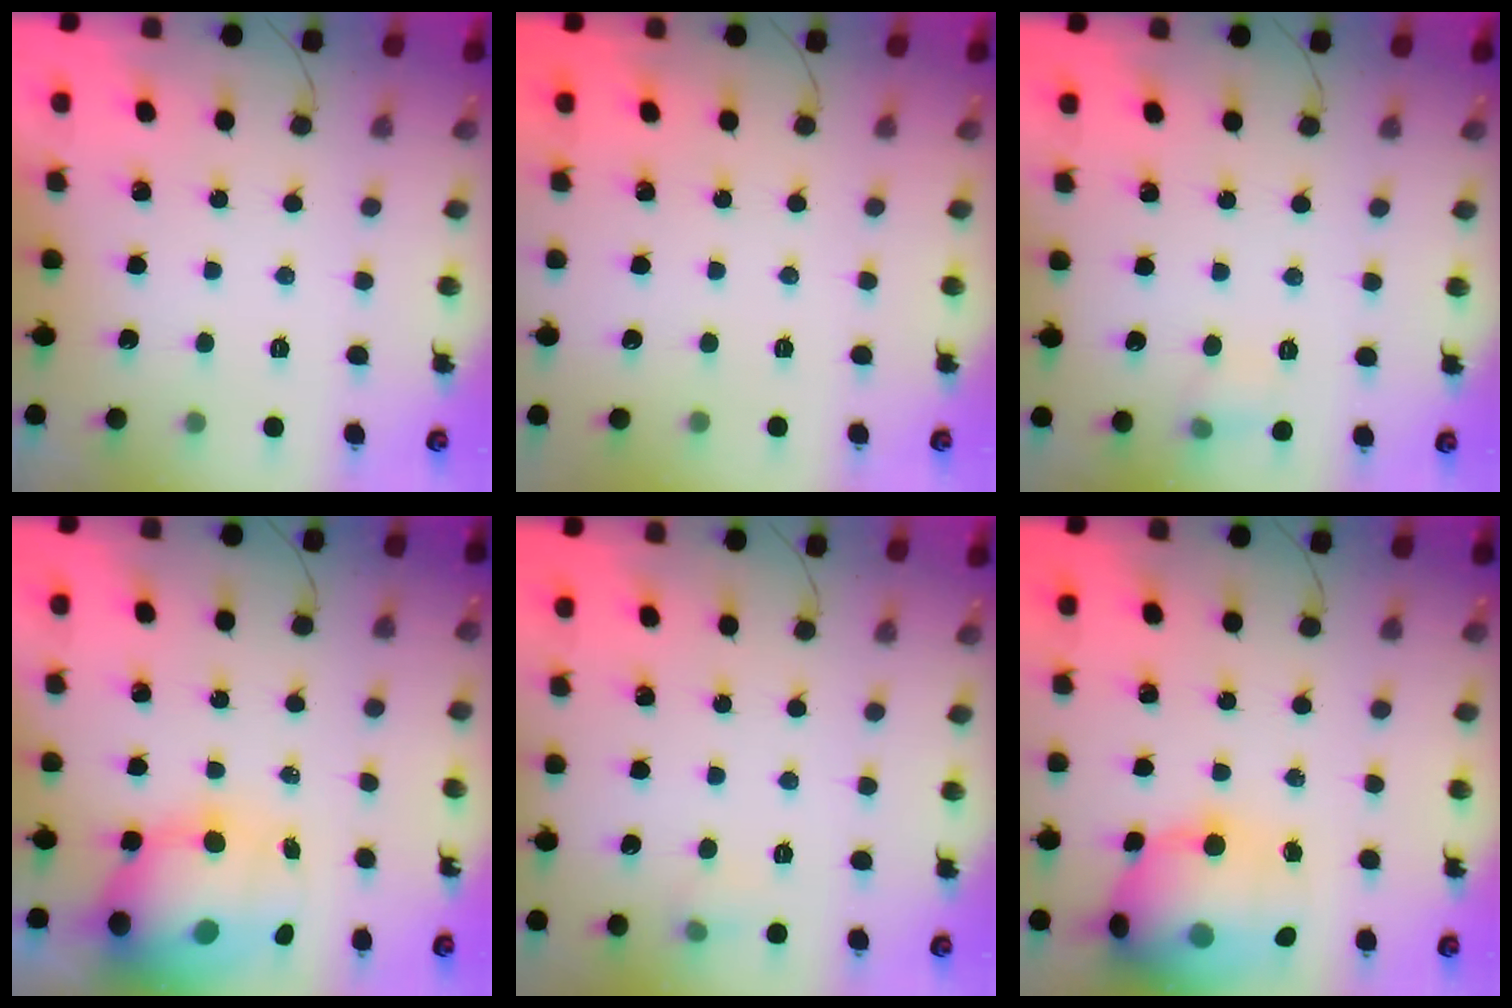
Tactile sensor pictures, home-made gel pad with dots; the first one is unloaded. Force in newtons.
{"total": 0.0}
{"total": 6.2, "press": 5.9, "slide": 2.0}
{"total": 13.2, "press": 12.8, "slide": 3.2}
{"total": 4.5, "press": 4.2, "slide": 1.6}
{"total": 21.9, "press": 20.4, "slide": 7.9}